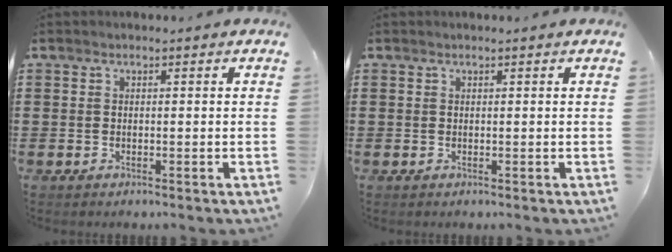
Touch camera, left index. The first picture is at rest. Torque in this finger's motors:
{"motor_torque": [-0.36, 0.07, 0.03, -0.02]}